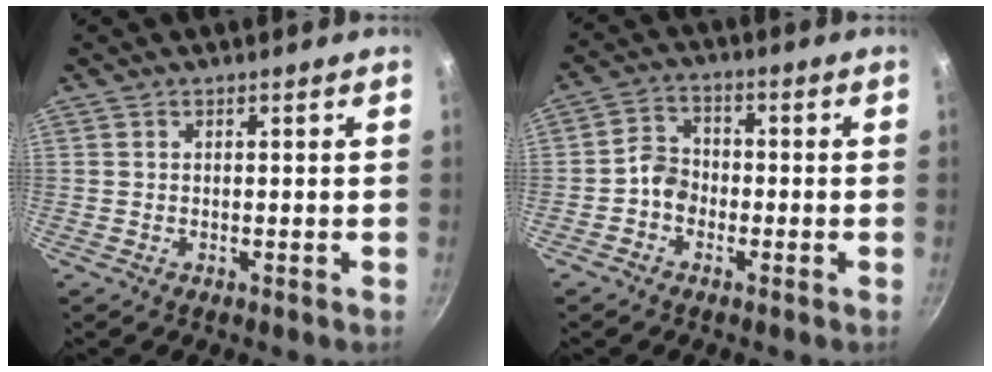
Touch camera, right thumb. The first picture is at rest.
{"total": 4.7, "force": [-1.7, 3.8, 2.1], "torque": [-0.015, 0.024, -0.042]}